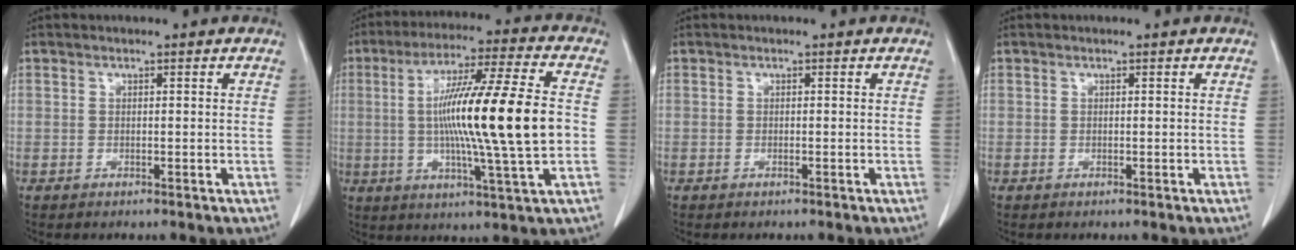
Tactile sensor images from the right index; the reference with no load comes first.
{"total": 18.6, "force": [-0.2, -0.2, 18.6], "torque": [-0.319, -0.003, -0.014]}
{"total": 0.0}
{"total": 0.0}